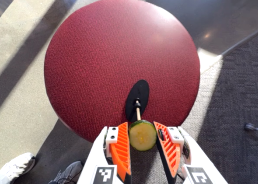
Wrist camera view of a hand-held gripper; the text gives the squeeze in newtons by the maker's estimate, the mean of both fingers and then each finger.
{"total": 6.6, "left": 6.4, "right": 6.8}